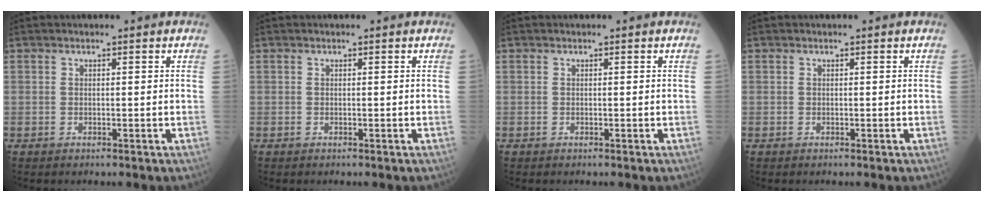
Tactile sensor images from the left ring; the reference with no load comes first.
{"total": 0.0}
{"total": 0.0}
{"total": 0.0}